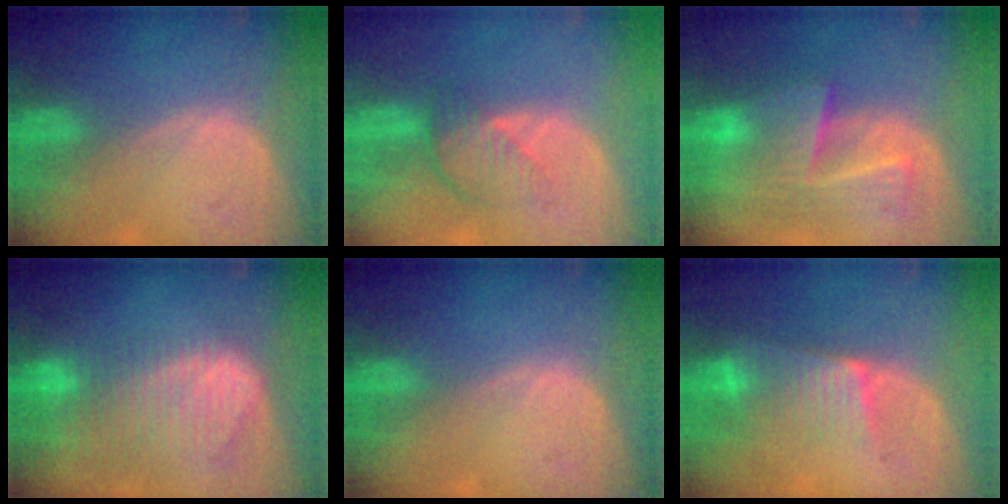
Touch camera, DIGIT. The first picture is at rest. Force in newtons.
{"total": 4.5, "press": 4.1, "slide": 2.0}
{"total": 8.9, "press": 8.1, "slide": 3.7}
{"total": 10.6, "press": 9.1, "slide": 5.4}
{"total": 0.0}
{"total": 6.6, "press": 5.9, "slide": 3.0}